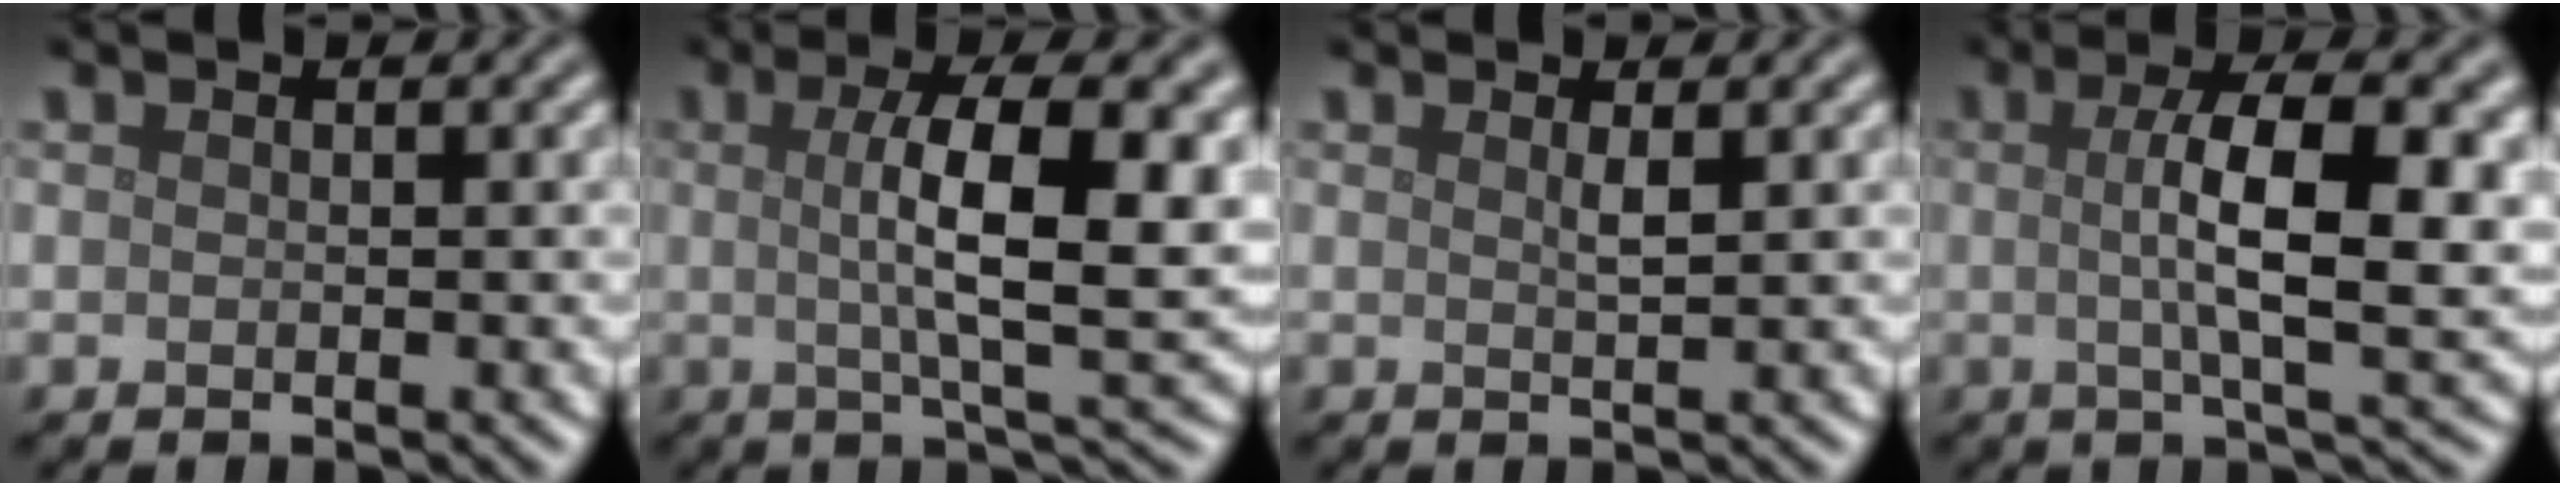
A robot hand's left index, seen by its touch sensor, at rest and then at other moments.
{"total": 9.7, "force": [1.2, 2.7, 9.3], "torque": [-0.131, 0.004, 0.018]}
{"total": 1.0, "force": [0.5, 0.1, 0.9], "torque": [-0.014, -0.001, 0.007]}
{"total": 8.9, "force": [0.8, 2.5, 8.5], "torque": [-0.124, 0.006, 0.011]}